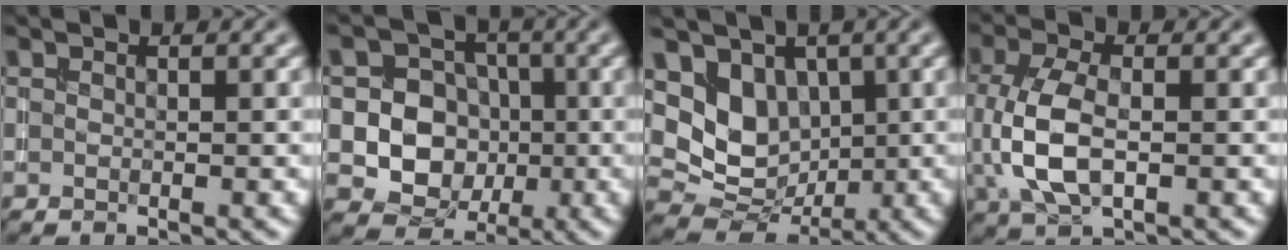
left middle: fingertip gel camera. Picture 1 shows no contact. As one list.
[{"total": 7.6, "force": [-1.0, 7.0, 3.0], "torque": [-0.035, 0.012, -0.038]}, {"total": 5.8, "force": [1.4, 4.7, 3.1], "torque": [-0.050, -0.015, 0.024]}, {"total": 5.8, "force": [-0.2, 3.1, 4.8], "torque": [-0.118, -0.004, -0.005]}]